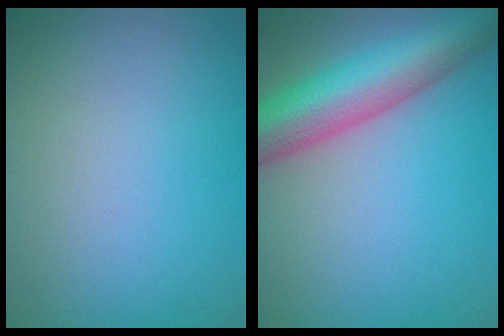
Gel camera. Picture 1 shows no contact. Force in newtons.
{"total": 9.3, "press": 9.3, "slide": 0.3}